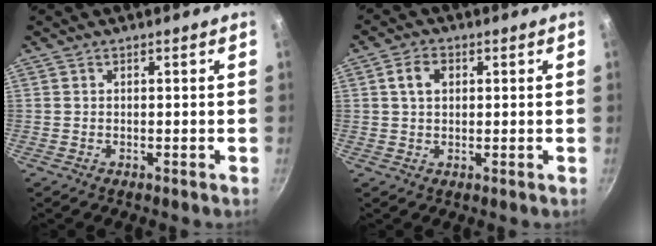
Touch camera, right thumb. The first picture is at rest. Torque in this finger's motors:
{"motor_torque": [0.05, 1.00, 0.40, -0.03, 0.02]}